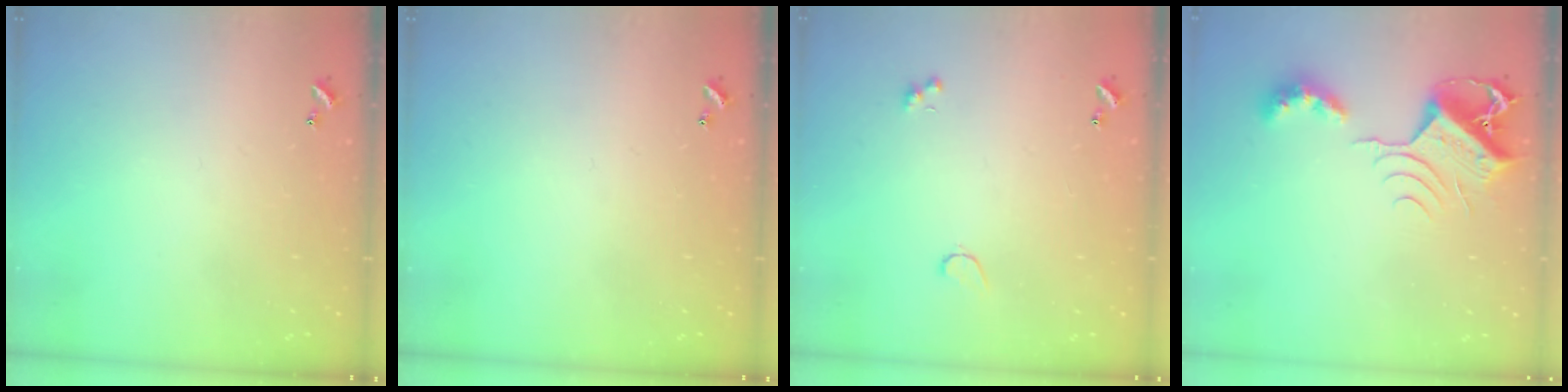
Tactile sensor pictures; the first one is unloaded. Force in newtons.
{"total": 0.0}
{"total": 1.3, "press": 1.0, "slide": 0.8}
{"total": 7.6, "press": 7.5, "slide": 1.0}